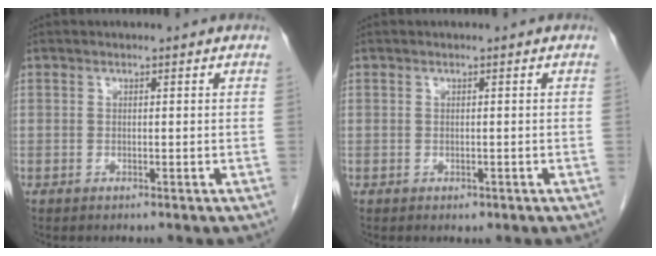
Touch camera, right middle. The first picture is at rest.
{"total": 0.6, "force": [-0.3, 0.4, 0.3], "torque": [-0.004, 0.001, -0.002]}